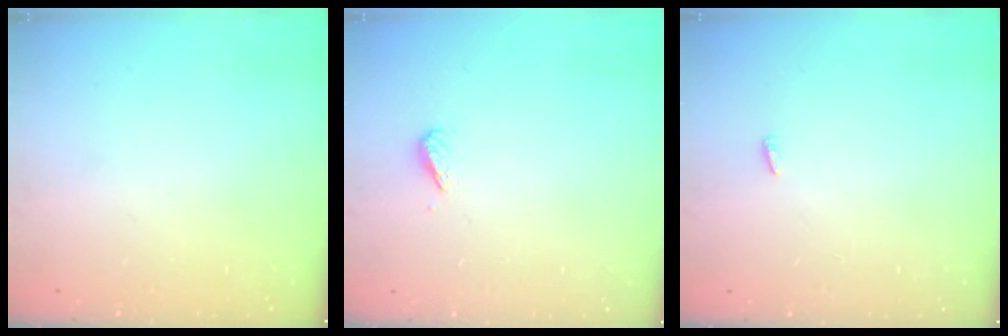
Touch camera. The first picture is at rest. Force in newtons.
{"total": 3.0, "press": 2.9, "slide": 0.6}
{"total": 1.8, "press": 1.7, "slide": 0.6}